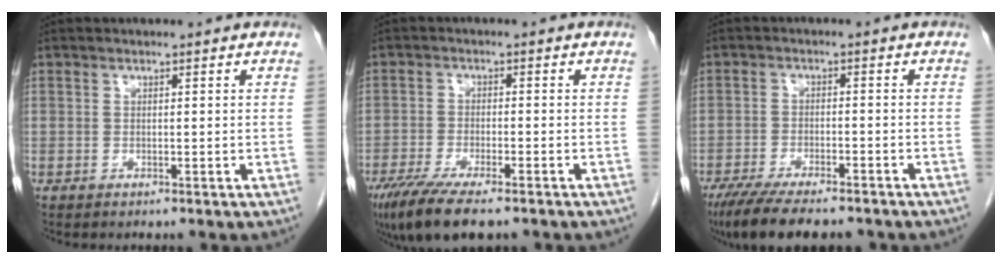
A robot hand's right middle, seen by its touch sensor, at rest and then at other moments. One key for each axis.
{"total": 10.8, "fx": -7.9, "fy": 2.3, "fz": 7.0, "tx": -0.116, "ty": -0.023, "tz": -0.127}
{"total": 12.4, "fx": -10.1, "fy": 2.8, "fz": 6.7, "tx": -0.114, "ty": -0.022, "tz": -0.156}